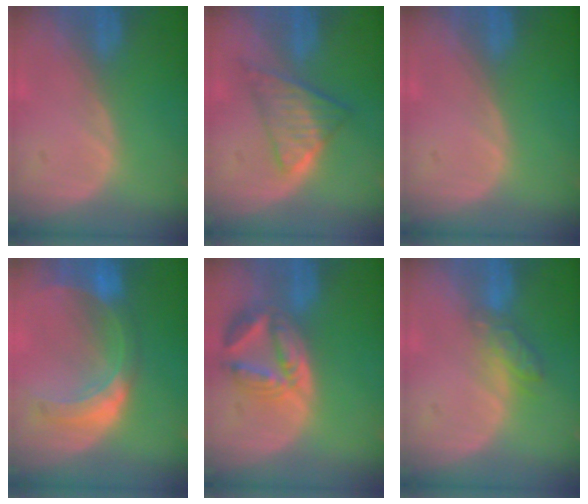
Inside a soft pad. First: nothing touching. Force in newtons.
{"total": 6.5, "press": 5.8, "slide": 2.9}
{"total": 0.0}
{"total": 8.2, "press": 7.3, "slide": 3.8}
{"total": 8.2, "press": 7.3, "slide": 3.8}
{"total": 4.4, "press": 4.0, "slide": 1.8}